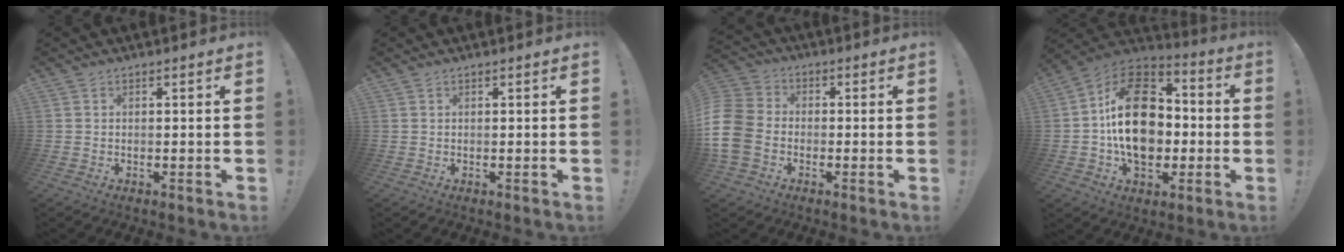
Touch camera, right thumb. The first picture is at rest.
{"total": 0.0}
{"total": 11.8, "force": [-3.2, 9.1, 6.8], "torque": [-0.144, 0.024, -0.060]}
{"total": 24.0, "force": [0.1, 17.0, 17.0], "torque": [-0.283, 0.019, 0.013]}